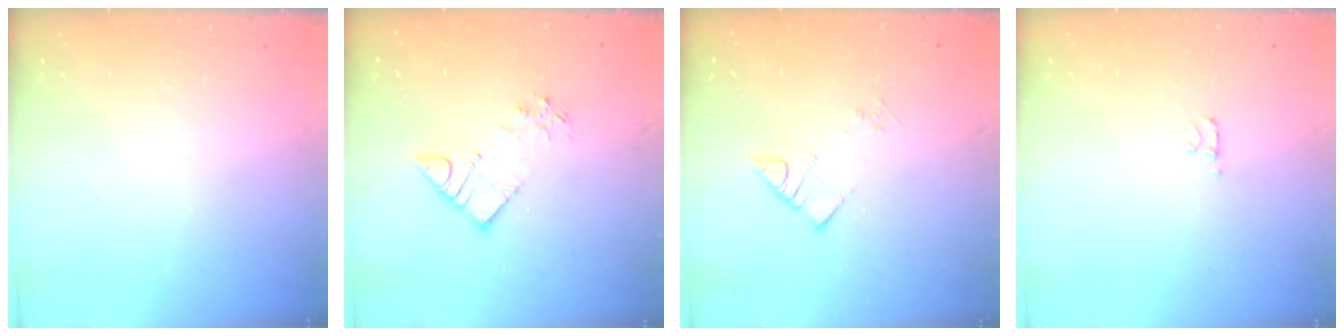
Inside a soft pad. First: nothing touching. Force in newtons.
{"total": 6.3, "press": 6.3, "slide": 0.4}
{"total": 3.3, "press": 3.3, "slide": 0.1}
{"total": 3.1, "press": 3.1, "slide": 0.4}